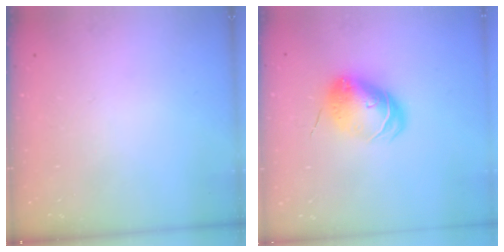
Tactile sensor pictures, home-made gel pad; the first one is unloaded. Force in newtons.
{"total": 10.4, "press": 10.3, "slide": 0.8}